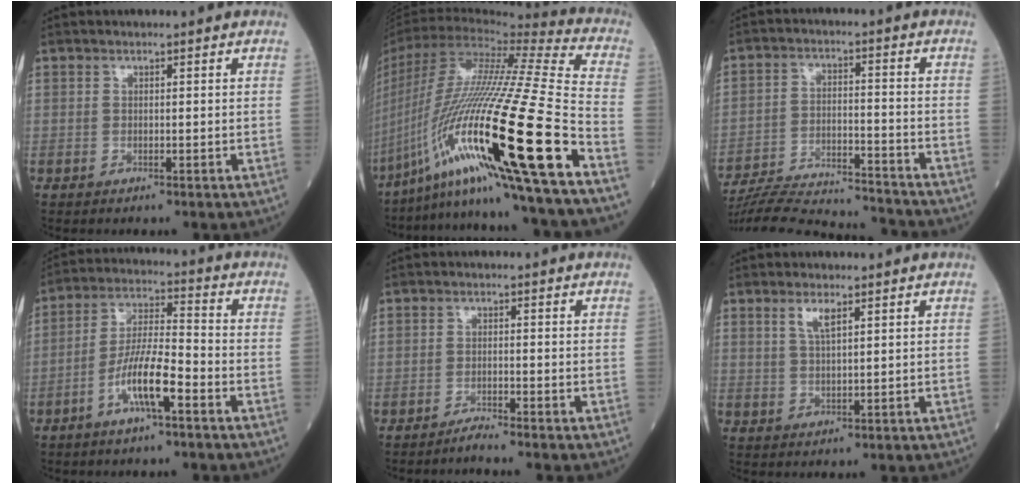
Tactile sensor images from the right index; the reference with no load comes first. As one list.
[{"total": 33.6, "force": [-14.9, 0.3, 30.2], "torque": [-0.561, -0.058, -0.272]}, {"total": 18.0, "force": [-17.4, 1.1, 4.6], "torque": [-0.098, -0.005, -0.267]}, {"total": 9.0, "force": [-4.3, 1.3, 7.8], "torque": [-0.156, 0.003, -0.082]}, {"total": 2.0, "force": [-1.9, -0.7, 0.3], "torque": [-0.008, -0.004, -0.037]}, {"total": 3.0, "force": [1.7, 0.5, 2.4], "torque": [-0.051, 0.000, 0.034]}]